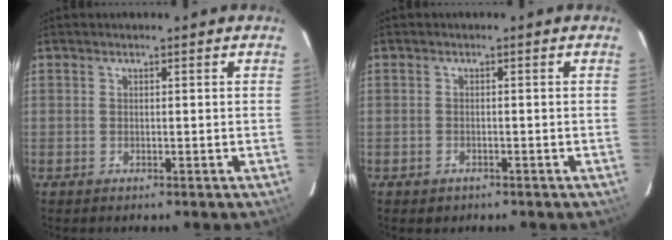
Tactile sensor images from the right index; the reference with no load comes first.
{"total": 1.4, "force": [-0.8, 1.1, 0.2], "torque": [-0.007, 0.002, -0.008]}